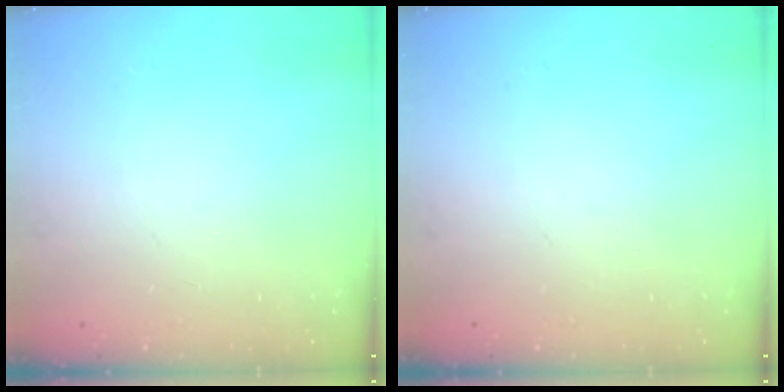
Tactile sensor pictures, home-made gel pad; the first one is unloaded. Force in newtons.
{"total": 0.0}